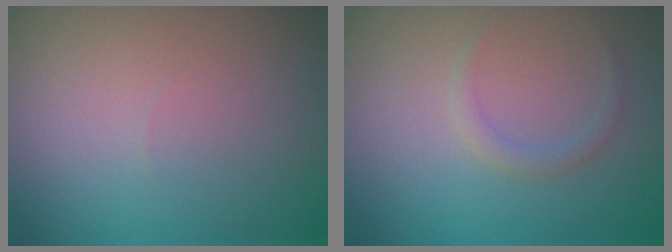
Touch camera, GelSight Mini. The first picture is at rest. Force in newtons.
{"total": 1.0, "press": 1.0, "slide": 0.0}